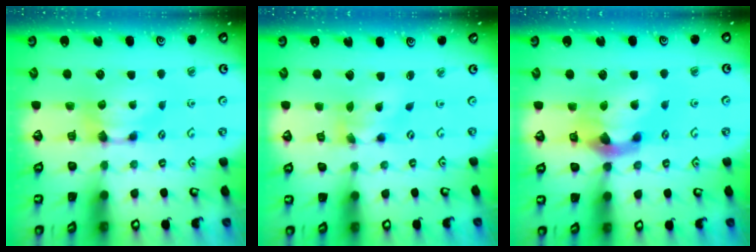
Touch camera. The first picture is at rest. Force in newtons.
{"total": 2.6, "press": 2.1, "slide": 1.6}
{"total": 6.4, "press": 6.0, "slide": 2.2}